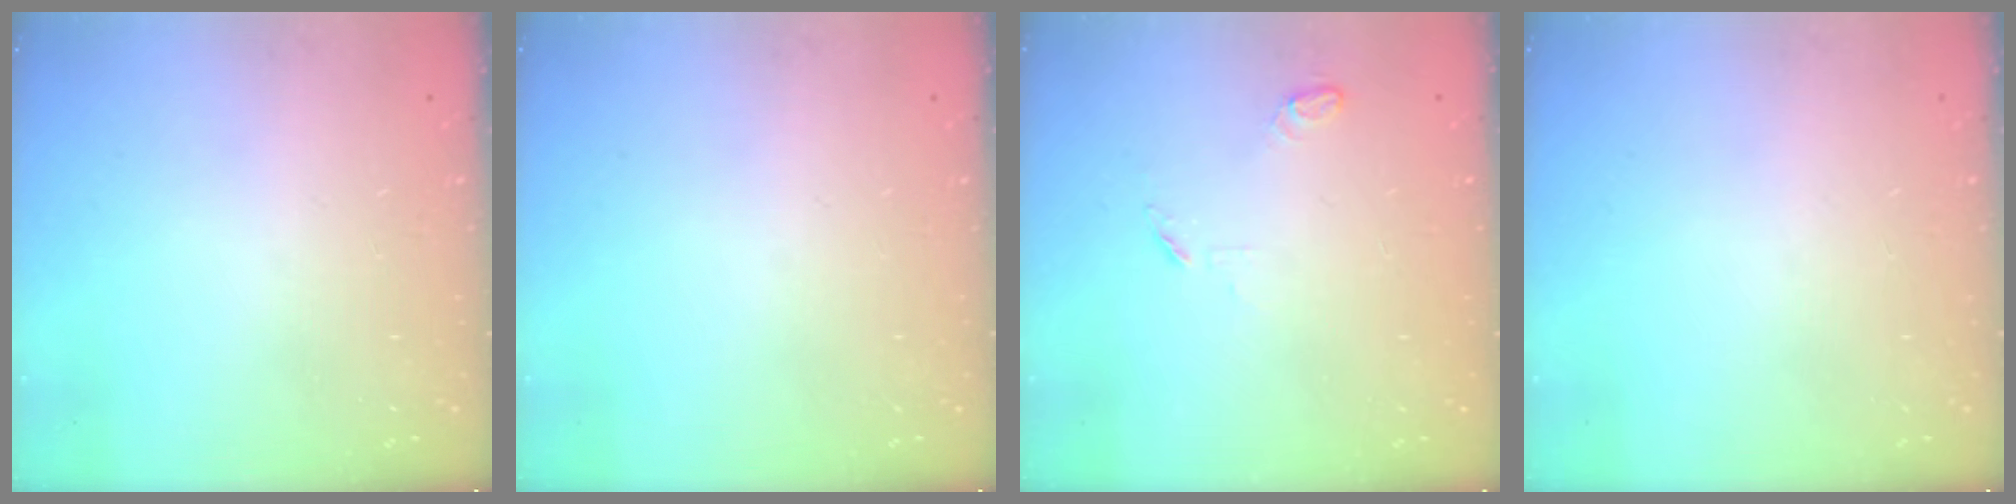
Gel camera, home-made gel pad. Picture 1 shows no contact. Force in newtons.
{"total": 0.0}
{"total": 3.7, "press": 3.6, "slide": 0.4}
{"total": 0.0}